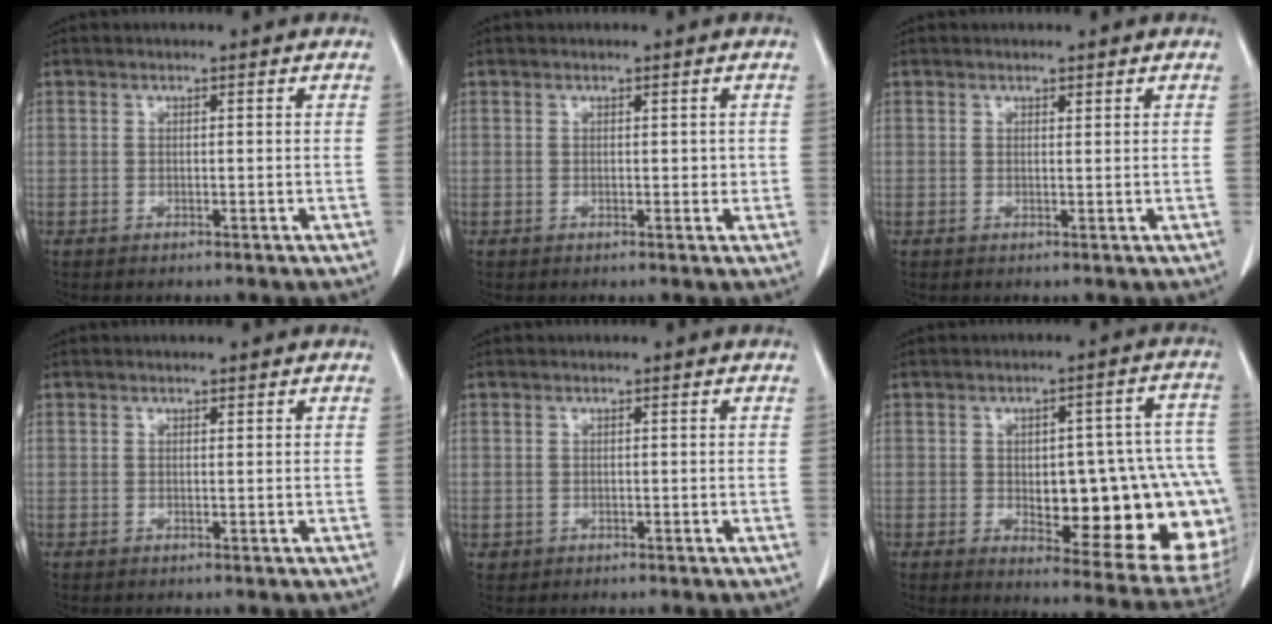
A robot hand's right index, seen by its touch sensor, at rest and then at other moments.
{"total": 1.2, "force": [0.2, 0.8, 0.9], "torque": [-0.007, 0.001, 0.004]}
{"total": 0.5, "force": [0.4, 0.1, 0.2], "torque": [-0.007, -0.004, 0.007]}
{"total": 0.0}
{"total": 0.7, "force": [-0.1, 0.6, 0.0], "torque": [0.003, 0.005, -0.002]}
{"total": 21.9, "force": [-3.1, 6.8, 20.6], "torque": [-0.171, 0.031, -0.008]}